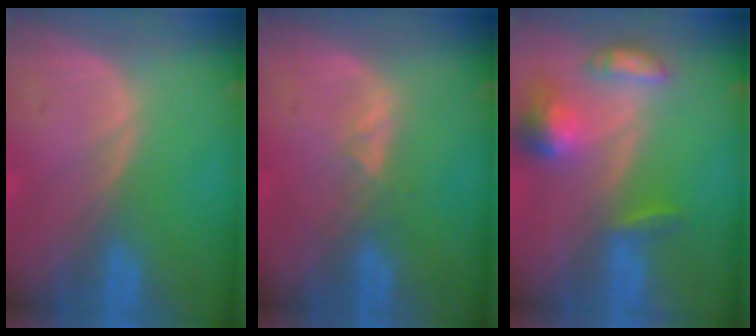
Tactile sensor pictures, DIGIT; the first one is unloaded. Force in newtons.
{"total": 1.6, "press": 1.6, "slide": 0.3}
{"total": 7.1, "press": 6.6, "slide": 2.6}